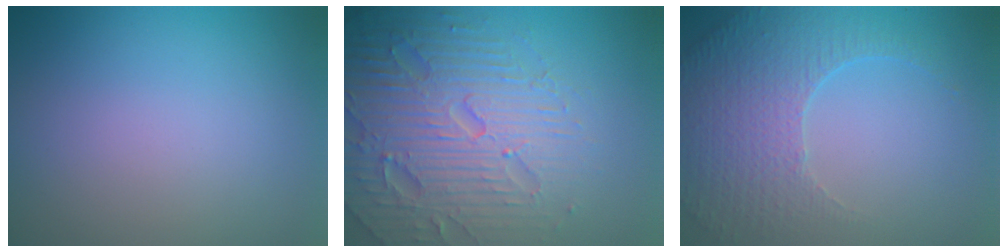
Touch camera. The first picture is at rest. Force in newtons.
{"total": 7.4, "press": 7.3, "slide": 1.5}
{"total": 4.6, "press": 3.5, "slide": 2.9}